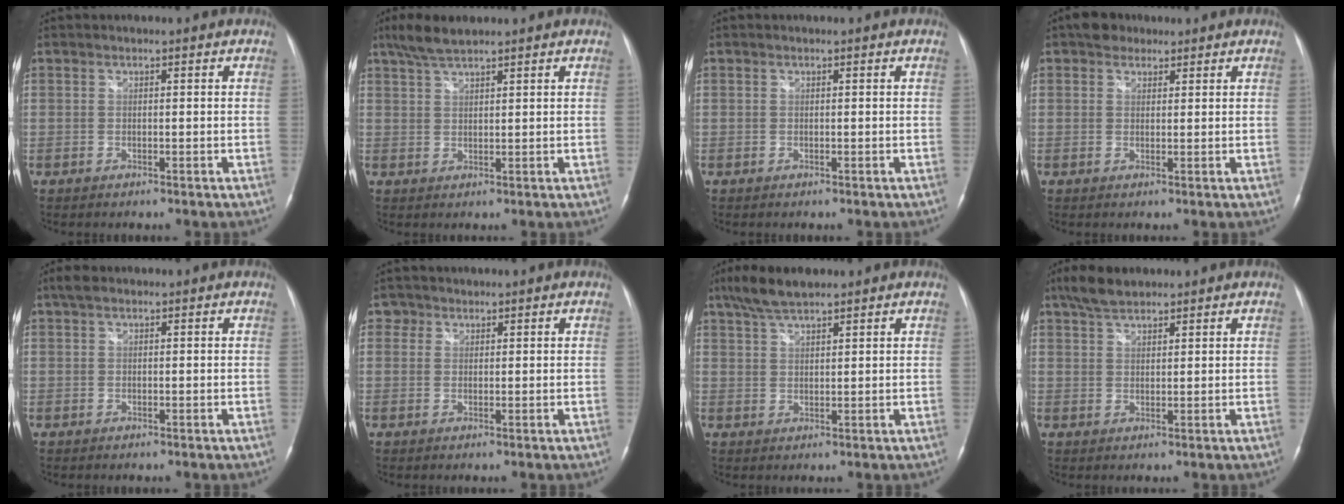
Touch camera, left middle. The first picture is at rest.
{"total": 4.5, "force": [3.7, 0.6, 2.5], "torque": [-0.060, 0.012, 0.074]}
{"total": 0.0}
{"total": 3.0, "force": [2.2, 1.9, 0.8], "torque": [-0.019, 0.016, 0.035]}
{"total": 1.6, "force": [1.1, 0.9, 0.9], "torque": [-0.020, 0.017, 0.019]}
{"total": 1.6, "force": [1.0, 1.3, -0.1], "torque": [0.012, 0.002, 0.011]}
{"total": 6.0, "force": [4.8, 1.1, 3.4], "torque": [-0.078, 0.017, 0.091]}
{"total": 4.7, "force": [3.8, 1.5, 2.2], "torque": [-0.056, 0.013, 0.075]}